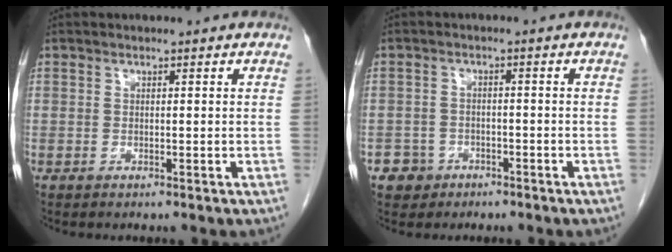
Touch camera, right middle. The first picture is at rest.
{"total": 3.3, "force": [-2.0, 2.7, 0.1], "torque": [-0.001, 0.013, -0.030]}